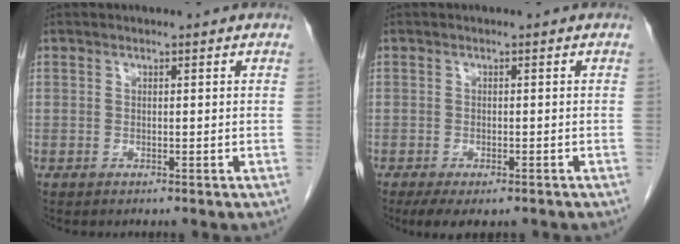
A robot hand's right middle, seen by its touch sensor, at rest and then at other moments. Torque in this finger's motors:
{"motor_torque": [0.77, -0.61, 0.01, 0.03]}